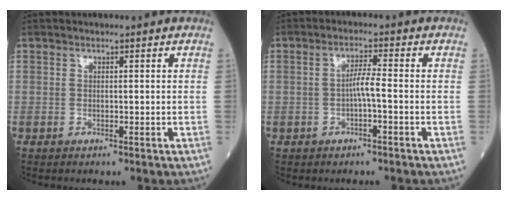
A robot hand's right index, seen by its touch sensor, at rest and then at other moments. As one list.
[{"total": 2.8, "force": [-0.8, 0.0, 2.7], "torque": [-0.044, 0.006, -0.015]}]